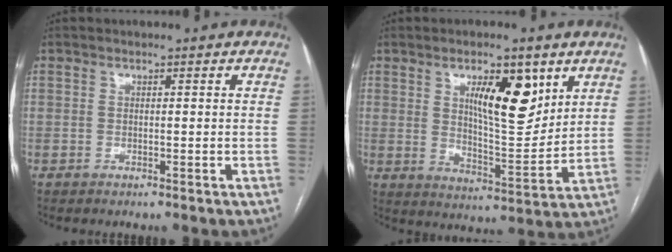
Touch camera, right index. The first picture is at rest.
{"total": 11.1, "force": [5.1, 3.4, 9.3], "torque": [-0.149, -0.006, 0.089]}